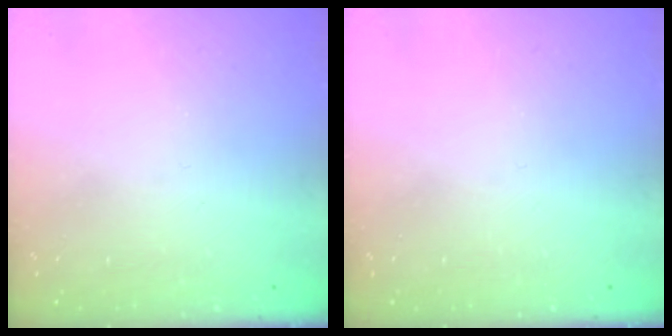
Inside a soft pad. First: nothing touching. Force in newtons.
{"total": 0.0}